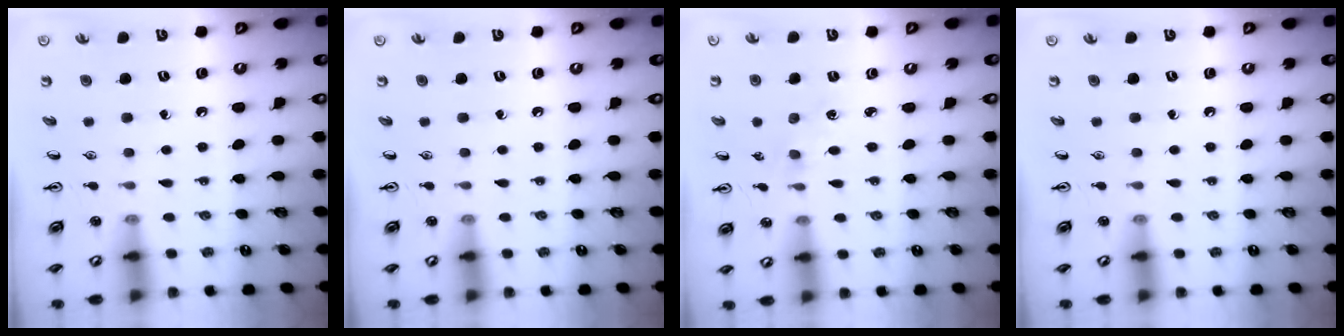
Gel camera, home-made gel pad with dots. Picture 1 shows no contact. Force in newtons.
{"total": 0.0}
{"total": 1.6, "press": 1.6, "slide": 0.3}
{"total": 0.0}